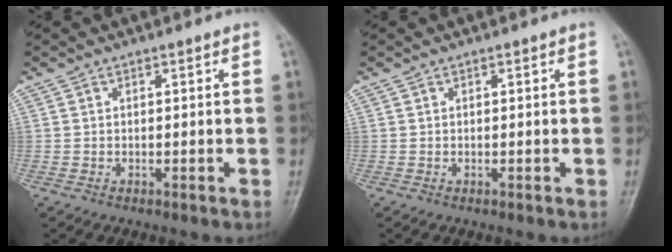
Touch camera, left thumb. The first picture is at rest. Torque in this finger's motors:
{"motor_torque": [0.00, 0.00, 0.00, 0.00, 0.00]}